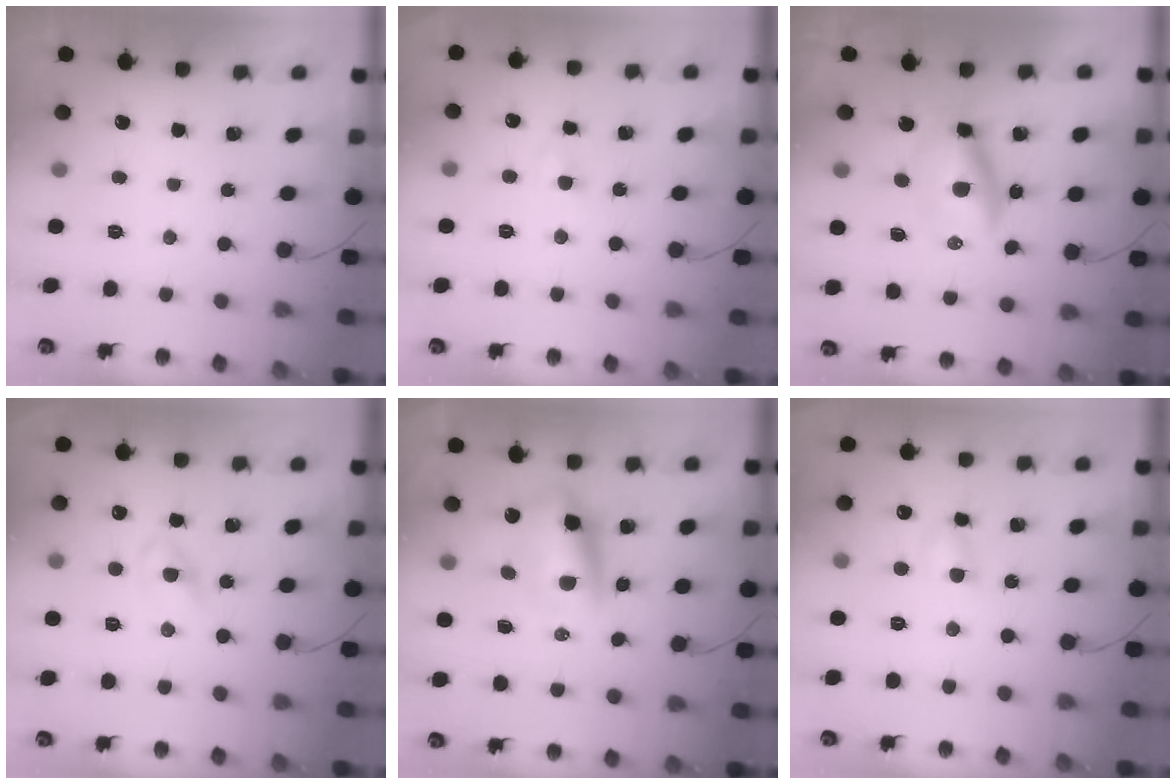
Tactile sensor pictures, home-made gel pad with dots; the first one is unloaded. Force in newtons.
{"total": 3.0, "press": 2.8, "slide": 1.0}
{"total": 6.8, "press": 6.6, "slide": 1.4}
{"total": 2.7, "press": 2.5, "slide": 1.1}
{"total": 10.4, "press": 10.0, "slide": 2.9}
{"total": 3.8, "press": 3.6, "slide": 1.3}